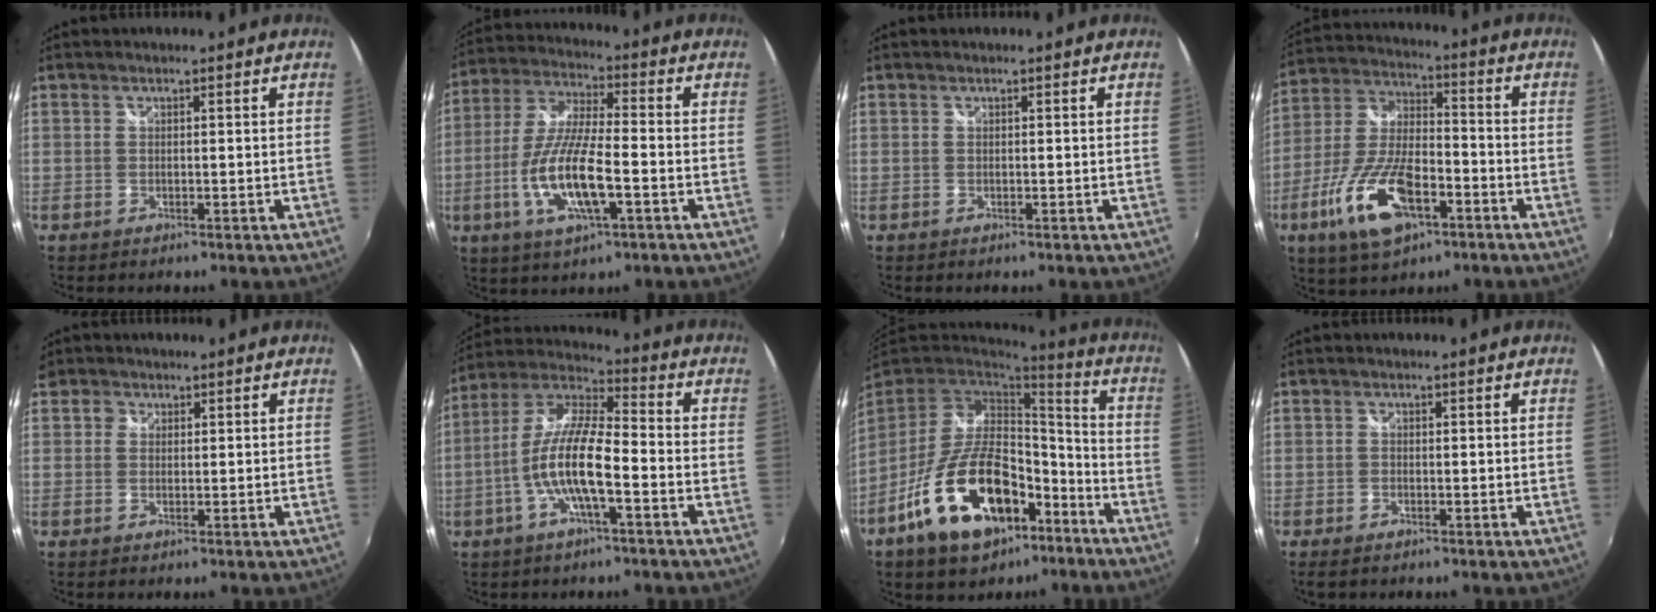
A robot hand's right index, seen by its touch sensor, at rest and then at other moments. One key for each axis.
{"total": 14.0, "fx": -4.4, "fy": 3.6, "fz": 12.9, "tx": -0.267, "ty": -0.011, "tz": -0.082}
{"total": 0.0}
{"total": 16.5, "fx": -7.7, "fy": 6.9, "fz": 12.9, "tx": -0.277, "ty": -0.019, "tz": -0.140}
{"total": 2.1, "fx": 0.5, "fy": 2.1, "fz": 0.3, "tx": 0.002, "ty": 0.007, "tz": 0.003}
{"total": 12.8, "fx": -4.0, "fy": 2.8, "fz": 11.8, "tx": -0.236, "ty": 0.001, "tz": -0.080}
{"total": 21.3, "fx": -11.1, "fy": 11.2, "fz": 14.4, "tx": -0.283, "ty": 0.004, "tz": -0.174}
{"total": 1.6, "fx": -1.2, "fy": 0.6, "fz": 0.9, "tx": -0.017, "ty": -0.006, "tz": -0.020}